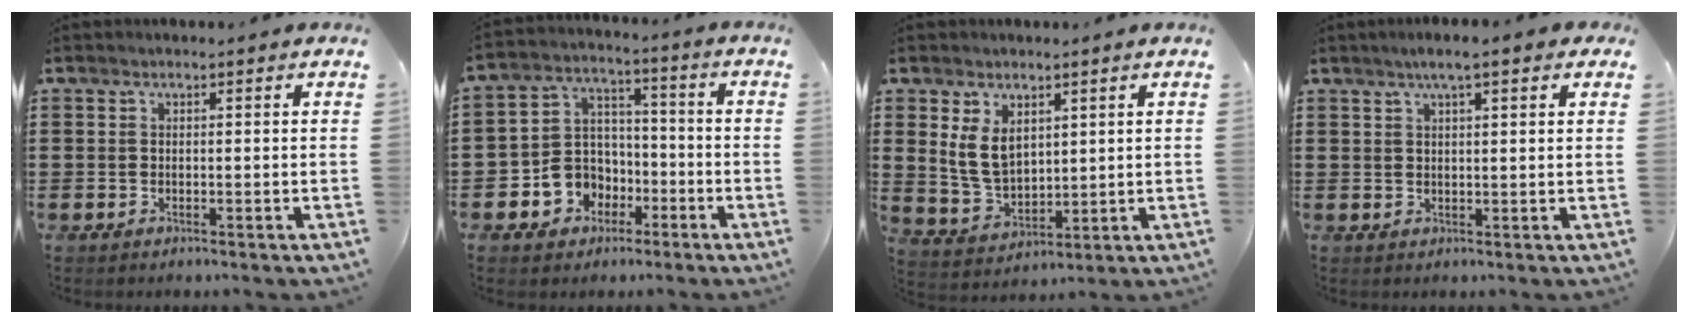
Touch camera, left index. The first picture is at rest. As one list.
[{"total": 7.0, "force": [-3.2, 6.1, 1.3], "torque": [-0.050, 0.013, -0.062]}, {"total": 6.3, "force": [2.6, 4.1, 4.1], "torque": [-0.106, 0.005, 0.045]}, {"total": 3.8, "force": [2.3, 0.5, 3.0], "torque": [-0.065, 0.006, 0.040]}]